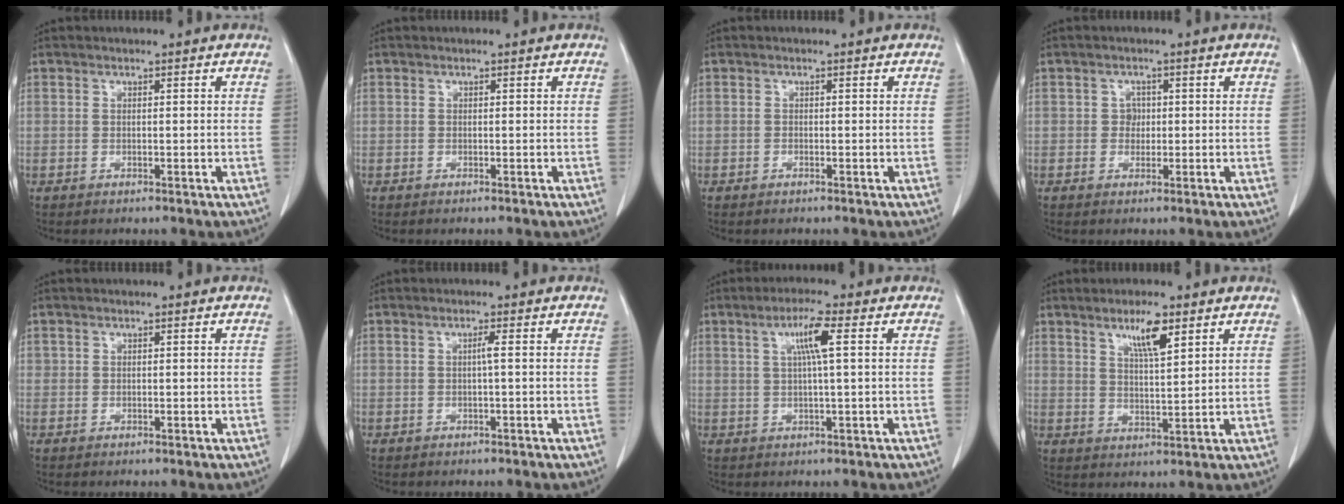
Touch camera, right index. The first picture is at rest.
{"total": 0.0}
{"total": 0.0}
{"total": 1.8, "force": [0.1, 1.6, 0.8], "torque": [-0.008, 0.004, 0.001]}
{"total": 0.5, "force": [0.2, 0.4, 0.2], "torque": [0.001, 0.003, 0.002]}
{"total": 1.0, "force": [0.0, -0.2, 1.0], "torque": [-0.016, 0.002, -0.002]}
{"total": 5.1, "force": [1.5, -0.3, 4.9], "torque": [-0.089, 0.005, 0.026]}
{"total": 6.1, "force": [3.6, 0.9, 4.8], "torque": [-0.086, -0.002, 0.064]}